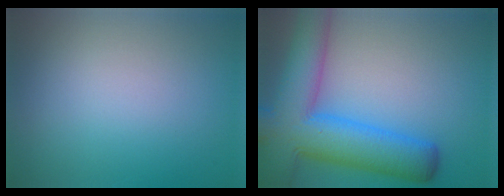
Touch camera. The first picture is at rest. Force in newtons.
{"total": 11.5, "press": 11.5, "slide": 0.6}